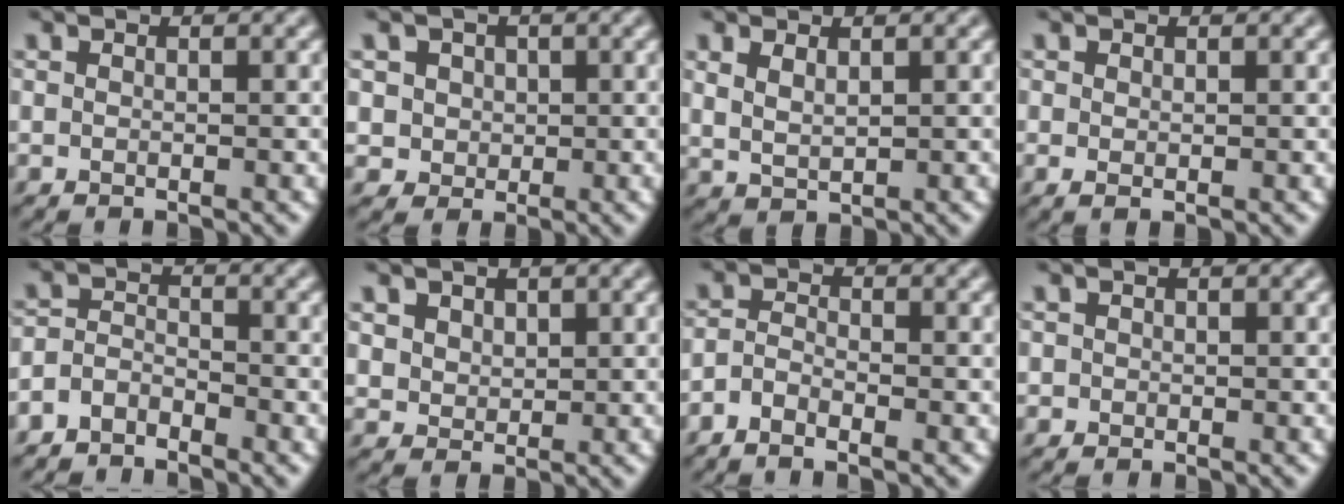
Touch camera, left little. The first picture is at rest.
{"total": 3.8, "force": [1.3, 3.3, 1.2], "torque": [-0.026, 0.010, 0.020]}
{"total": 1.8, "force": [1.0, 0.9, 1.2], "torque": [-0.033, -0.003, 0.027]}
{"total": 0.7, "force": [0.1, 0.4, 0.6], "torque": [-0.013, -0.001, 0.005]}
{"total": 2.7, "force": [-2.4, 1.0, 0.5], "torque": [-0.014, 0.004, -0.058]}
{"total": 3.0, "force": [1.6, 2.2, 1.3], "torque": [-0.050, -0.004, 0.041]}
{"total": 2.2, "force": [-1.4, 1.0, 1.5], "torque": [-0.030, 0.000, -0.033]}
{"total": 0.5, "force": [-0.1, 0.5, 0.0], "torque": [0.004, -0.002, -0.001]}